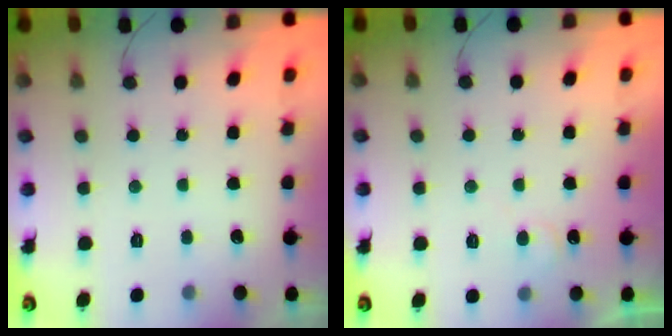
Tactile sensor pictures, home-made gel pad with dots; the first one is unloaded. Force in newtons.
{"total": 5.3, "press": 5.3, "slide": 0.5}